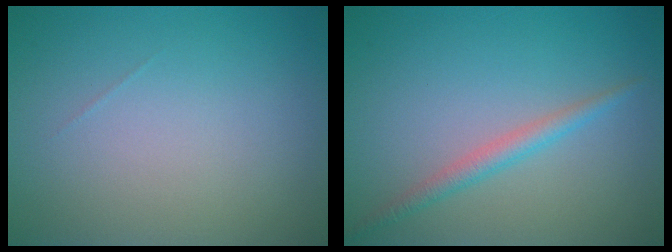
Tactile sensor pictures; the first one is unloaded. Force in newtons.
{"total": 1.9, "press": 1.9, "slide": 0.1}